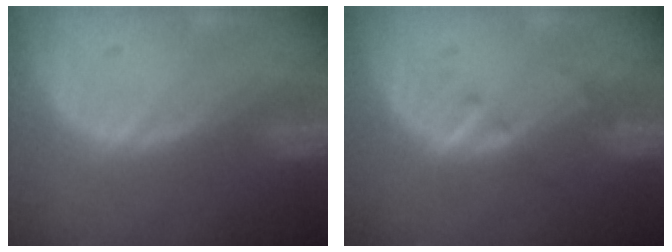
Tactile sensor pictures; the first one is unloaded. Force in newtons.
{"total": 1.9, "press": 1.9, "slide": 0.3}